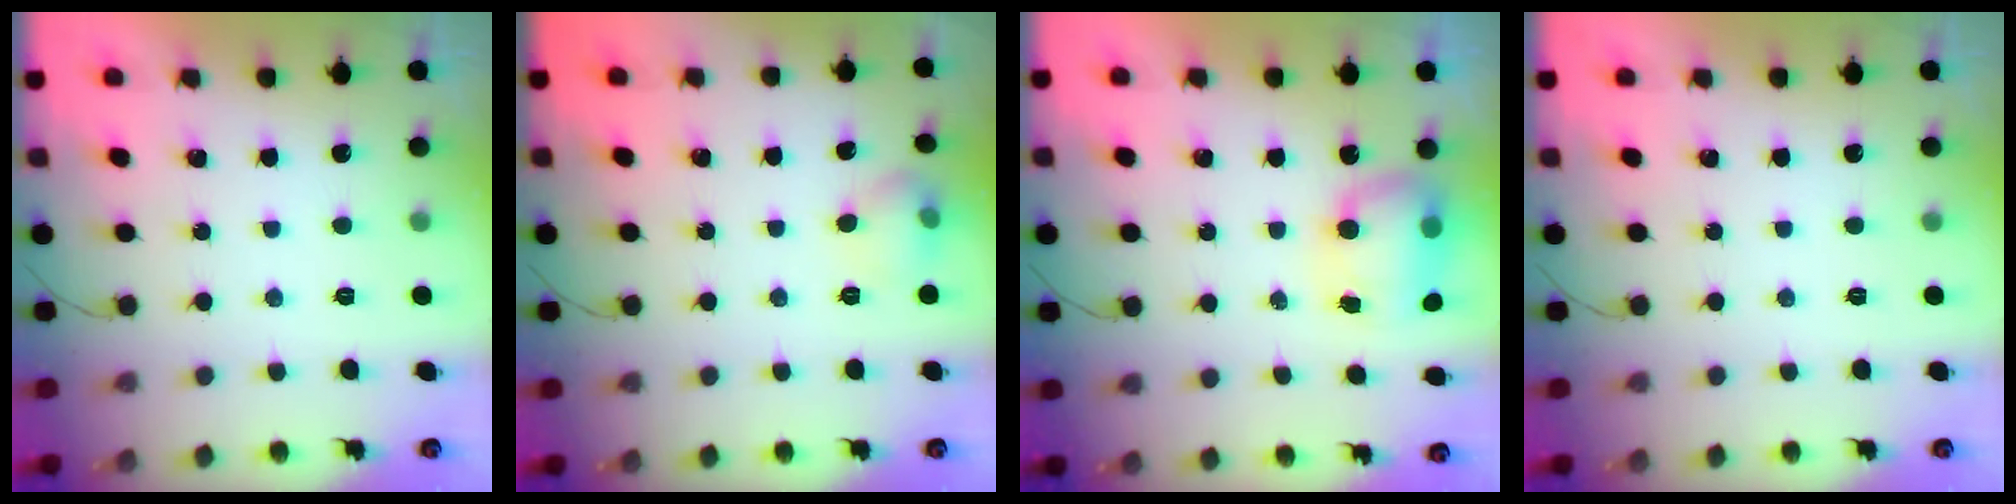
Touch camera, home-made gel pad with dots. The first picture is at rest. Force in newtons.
{"total": 9.3, "press": 6.9, "slide": 6.2}
{"total": 7.9, "press": 7.8, "slide": 1.1}
{"total": 0.0}